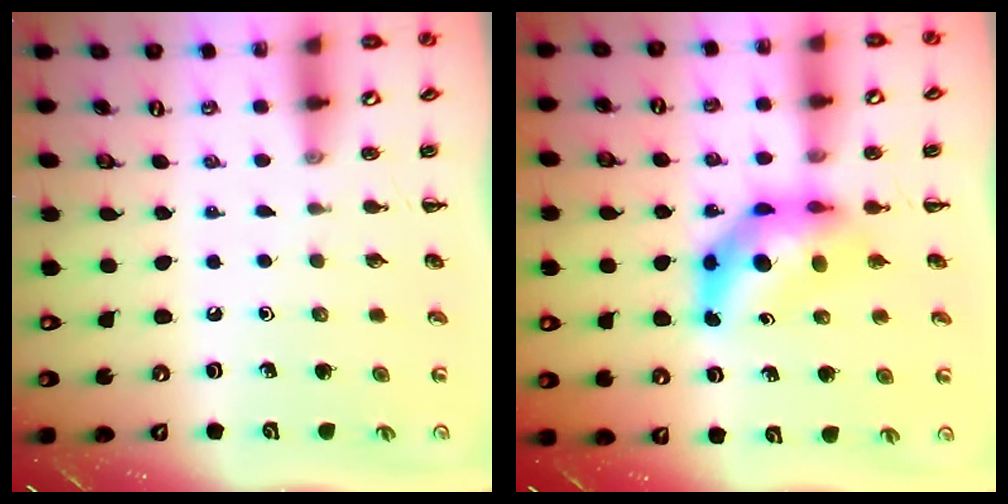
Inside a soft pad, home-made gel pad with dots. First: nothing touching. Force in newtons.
{"total": 7.5, "press": 7.2, "slide": 2.3}